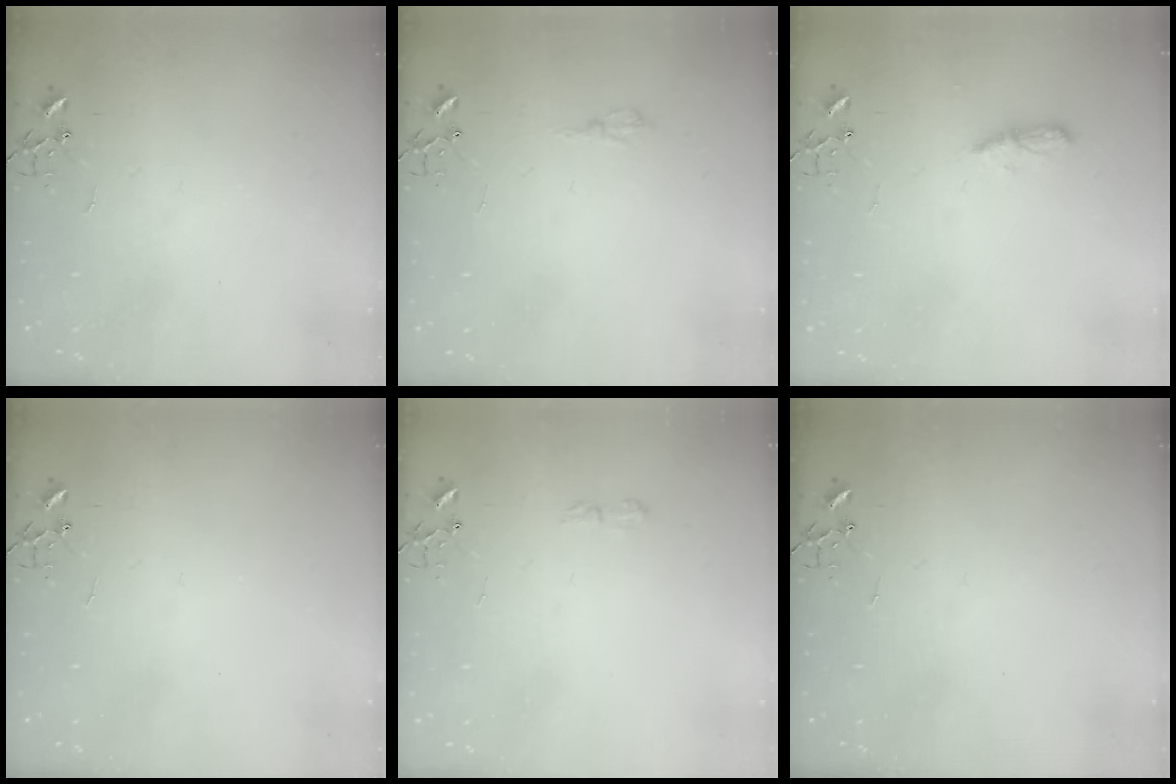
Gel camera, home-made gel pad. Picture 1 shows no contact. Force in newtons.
{"total": 6.5, "press": 6.4, "slide": 0.8}
{"total": 5.1, "press": 5.1, "slide": 0.5}
{"total": 0.0}
{"total": 6.4, "press": 6.4, "slide": 0.9}
{"total": 0.0}